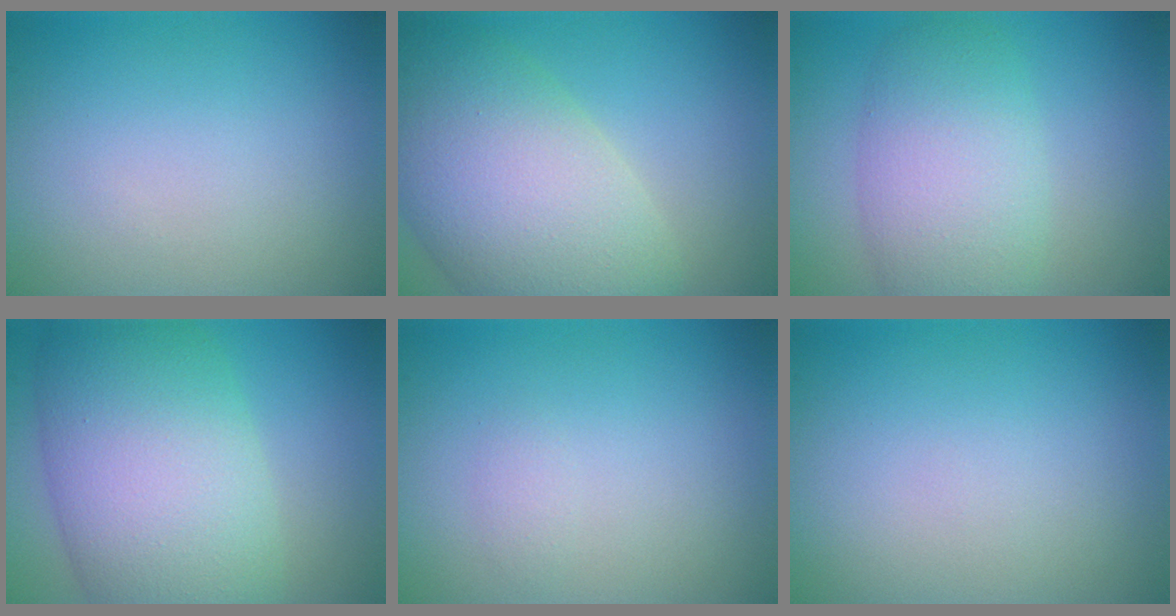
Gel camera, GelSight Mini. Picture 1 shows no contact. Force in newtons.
{"total": 11.8, "press": 11.8, "slide": 0.5}
{"total": 6.3, "press": 6.2, "slide": 0.1}
{"total": 12.0, "press": 12.0, "slide": 0.5}
{"total": 0.7, "press": 0.7, "slide": 0.0}
{"total": 0.0}